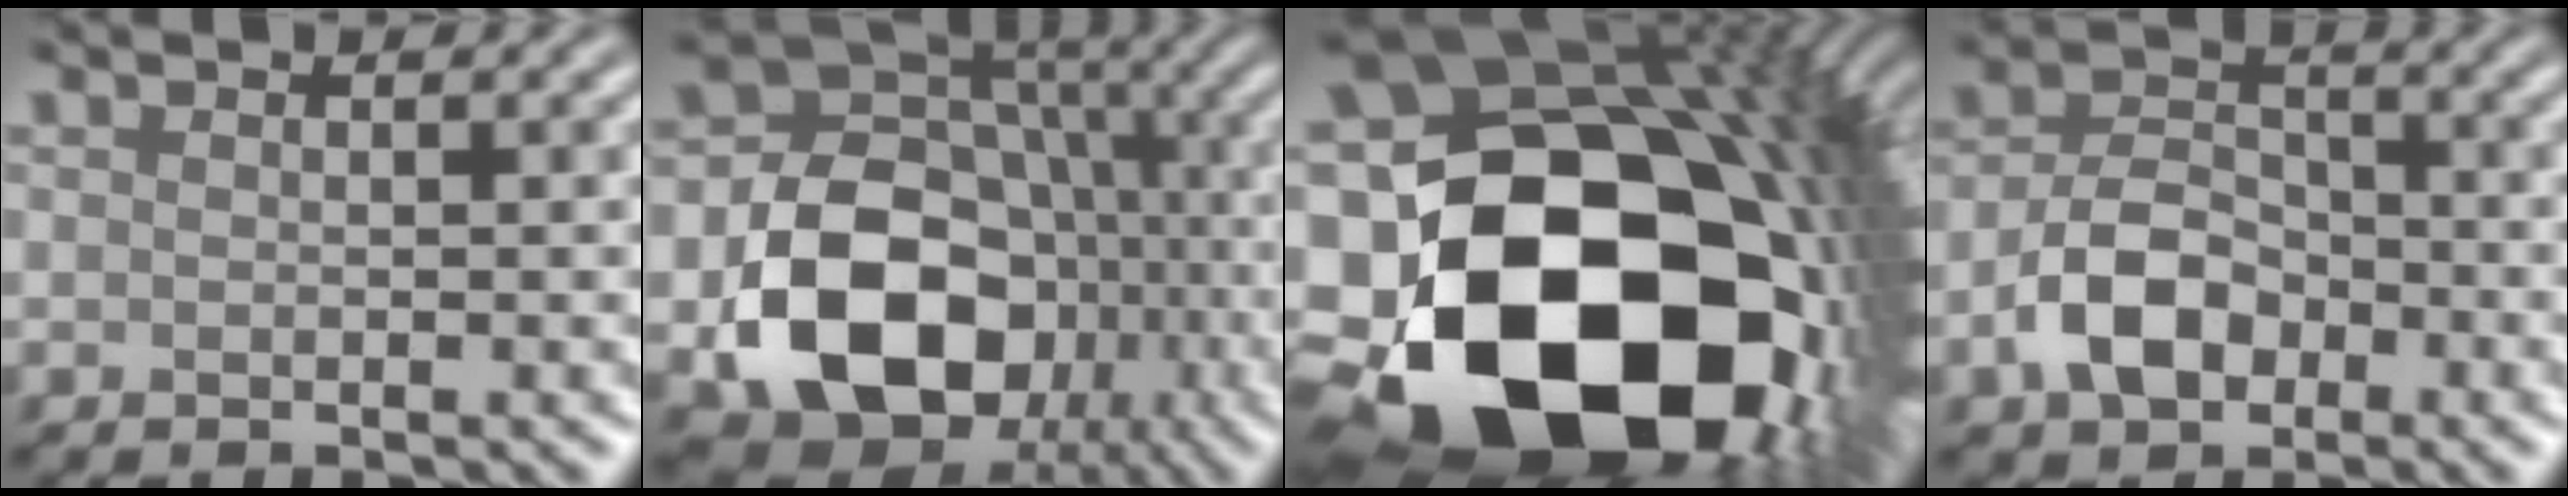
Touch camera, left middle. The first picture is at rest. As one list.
[{"total": 14.5, "force": [-4.3, 11.3, 8.0], "torque": [-0.137, -0.022, -0.080]}, {"total": 23.4, "force": [-5.6, 17.5, 14.6], "torque": [-0.277, -0.087, -0.061]}, {"total": 5.1, "force": [-2.3, 3.4, 3.1], "torque": [-0.055, 0.009, -0.047]}]